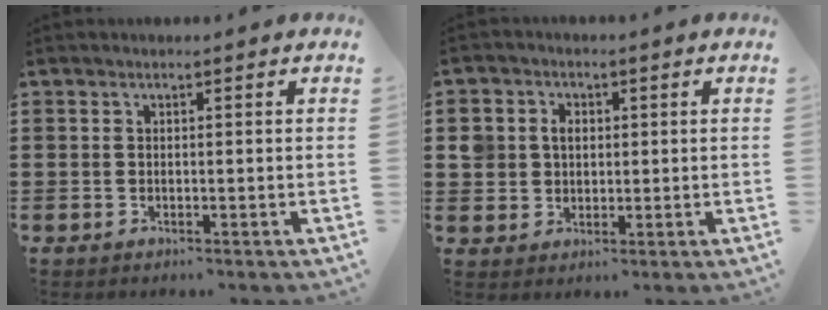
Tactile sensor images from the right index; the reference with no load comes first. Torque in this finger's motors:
{"motor_torque": [0.58, 0.24, 0.09, 0.07]}